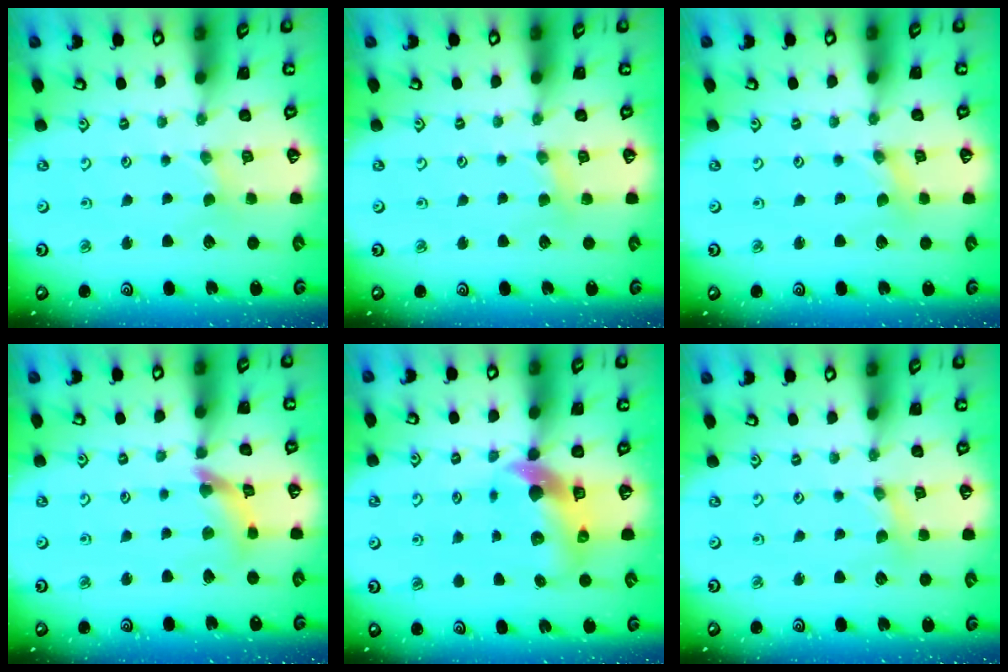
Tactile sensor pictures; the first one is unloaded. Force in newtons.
{"total": 3.0, "press": 3.0, "slide": 0.4}
{"total": 0.0}
{"total": 8.5, "press": 8.5, "slide": 0.9}
{"total": 9.5, "press": 9.4, "slide": 1.7}
{"total": 2.1, "press": 2.1, "slide": 0.4}